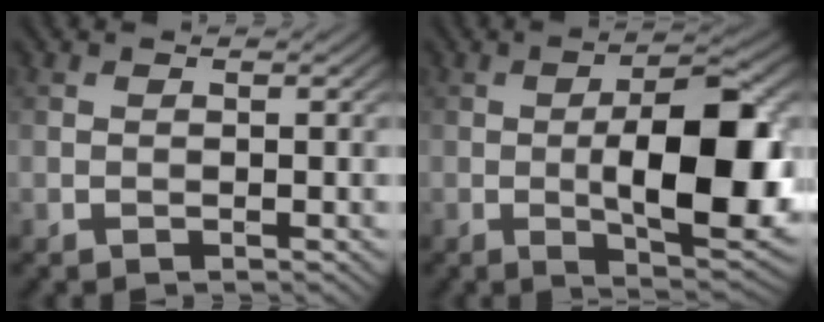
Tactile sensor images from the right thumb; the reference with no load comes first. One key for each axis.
{"total": 13.0, "fx": -1.1, "fy": 4.9, "fz": 12.0, "tx": -0.173, "ty": 0.001, "tz": -0.018}